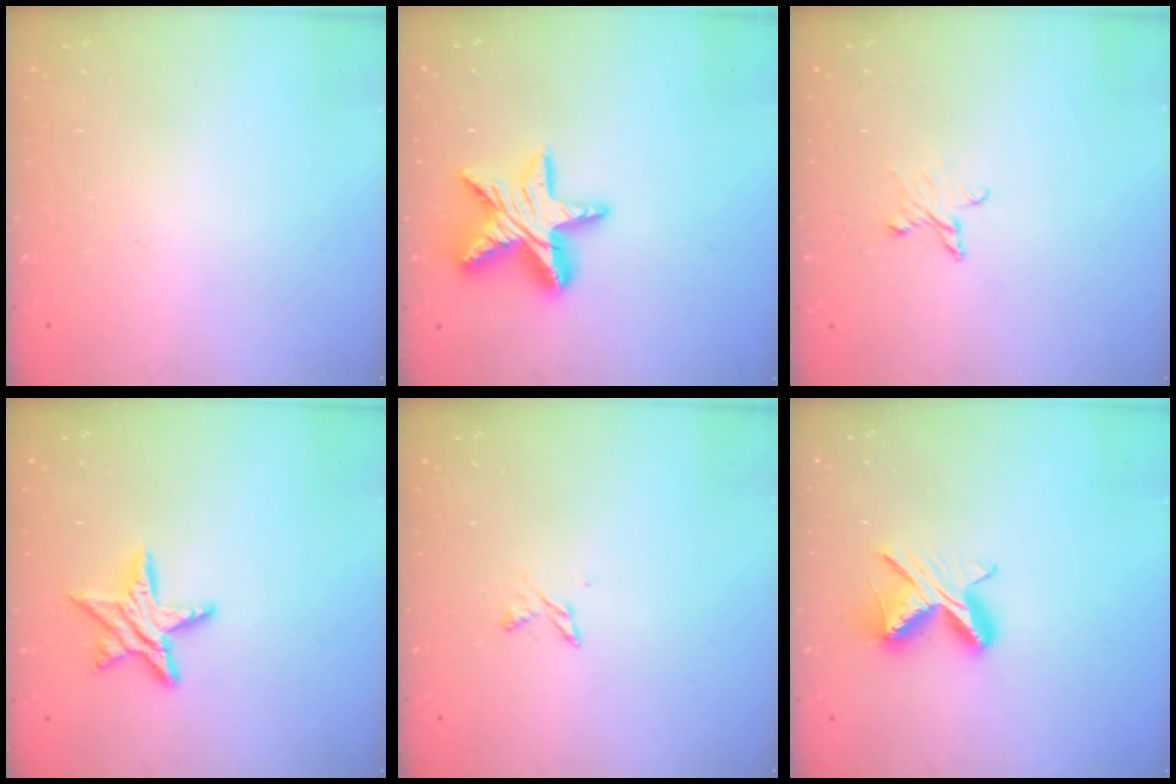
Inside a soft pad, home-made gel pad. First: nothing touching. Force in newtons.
{"total": 15.5, "press": 15.4, "slide": 1.1}
{"total": 4.0, "press": 4.0, "slide": 0.4}
{"total": 10.4, "press": 10.4, "slide": 0.5}
{"total": 2.5, "press": 2.5, "slide": 0.5}
{"total": 8.7, "press": 8.6, "slide": 1.0}